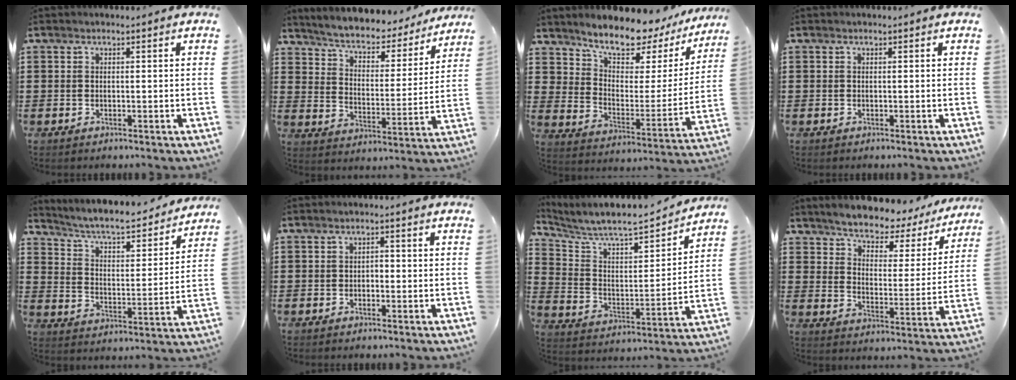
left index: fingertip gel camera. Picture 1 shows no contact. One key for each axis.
{"total": 4.5, "fx": 4.3, "fy": 0.8, "fz": 1.1, "tx": -0.045, "ty": -0.035, "tz": 0.064}
{"total": 8.6, "fx": 8.1, "fy": 2.0, "fz": 2.4, "tx": -0.073, "ty": -0.066, "tz": 0.139}
{"total": 0.0}
{"total": 5.2, "fx": 4.7, "fy": 0.5, "fz": 2.1, "tx": -0.063, "ty": -0.038, "tz": 0.071}
{"total": 1.1, "fx": -0.6, "fy": 0.7, "fz": 0.7, "tx": -0.016, "ty": 0.002, "tz": -0.013}
{"total": 6.7, "fx": 6.2, "fy": 1.3, "fz": 2.2, "tx": -0.077, "ty": -0.051, "tz": 0.101}
{"total": 4.8, "fx": 4.6, "fy": 0.8, "fz": 0.8, "tx": -0.044, "ty": -0.039, "tz": 0.074}